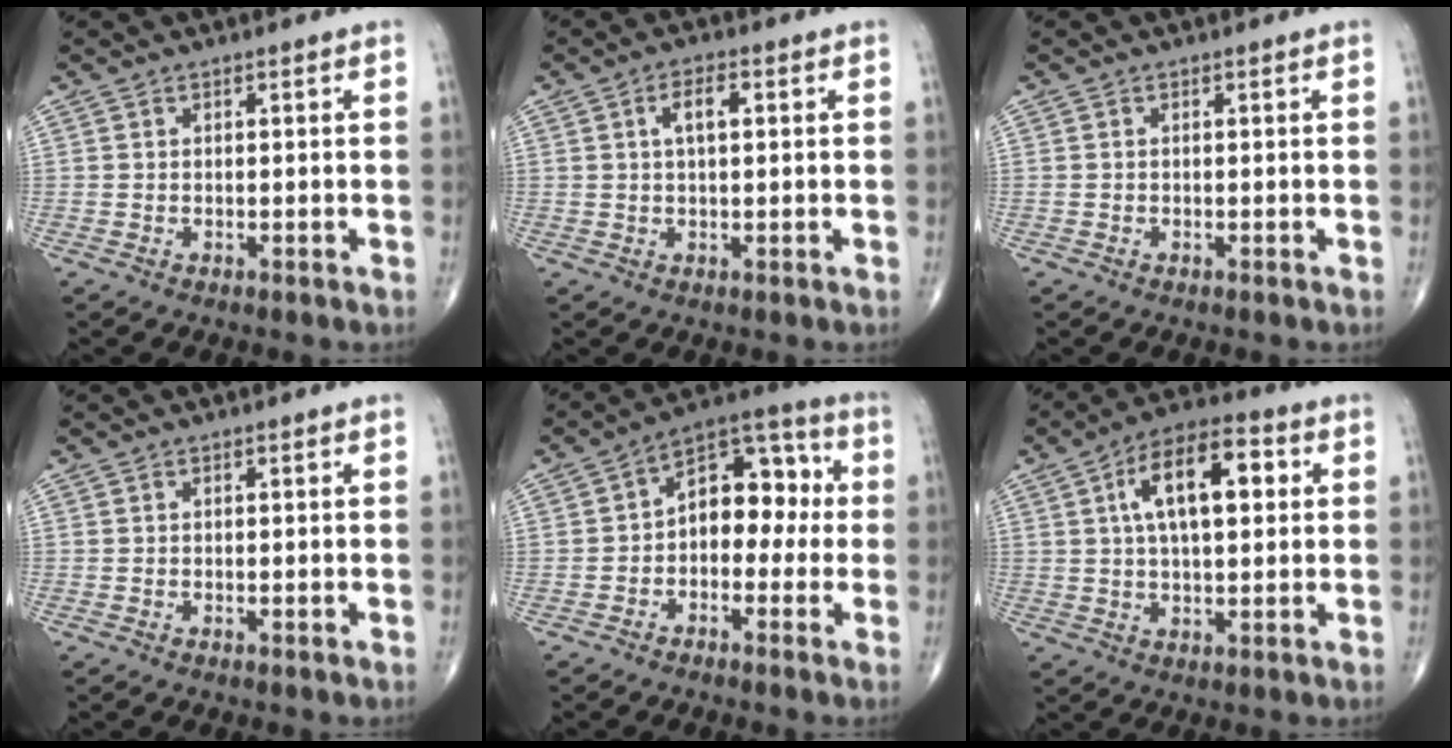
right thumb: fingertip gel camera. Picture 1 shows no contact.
{"total": 4.2, "force": [1.0, 1.8, 3.6], "torque": [-0.063, 0.007, 0.017]}
{"total": 0.0}
{"total": 0.0}
{"total": 11.7, "force": [-0.3, 7.7, 8.9], "torque": [-0.091, 0.044, -0.023]}
{"total": 14.0, "force": [3.4, 6.5, 11.9], "torque": [-0.185, 0.016, 0.050]}